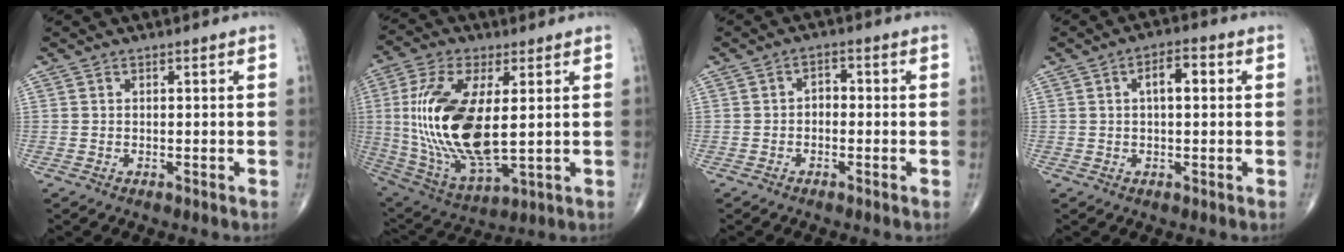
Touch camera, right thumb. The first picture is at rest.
{"total": 21.3, "force": [1.6, 9.2, 19.1], "torque": [-0.402, -0.019, 0.042]}
{"total": 2.4, "force": [-0.5, 1.7, 1.6], "torque": [-0.014, 0.013, -0.018]}
{"total": 4.9, "force": [1.0, 2.2, 4.3], "torque": [-0.064, 0.012, 0.011]}